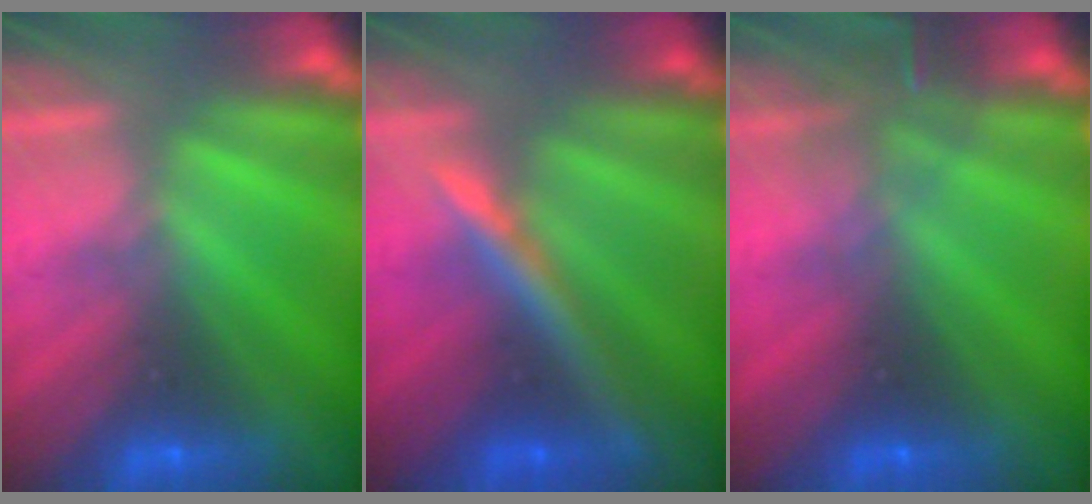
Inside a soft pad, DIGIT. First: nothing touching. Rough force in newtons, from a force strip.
{"total": 2.4}
{"total": 3.0}